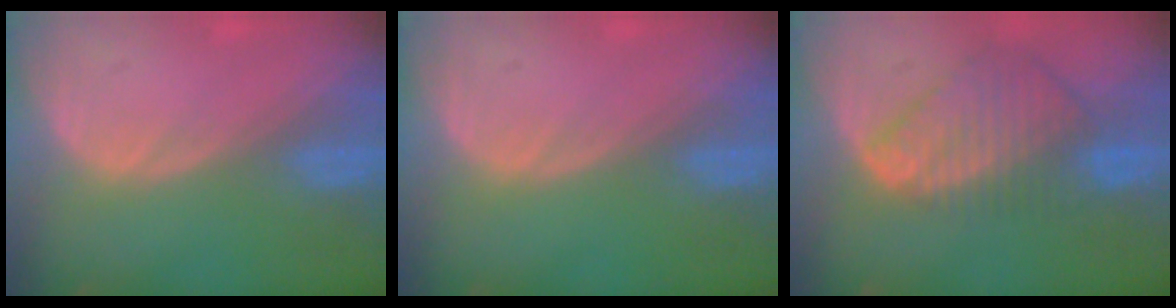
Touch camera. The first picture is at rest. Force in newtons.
{"total": 0.0}
{"total": 9.0, "press": 7.7, "slide": 4.5}